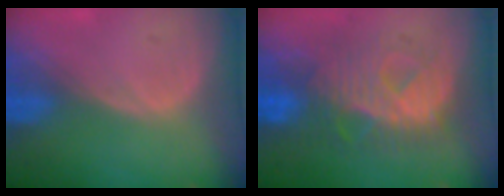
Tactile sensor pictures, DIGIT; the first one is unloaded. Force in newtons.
{"total": 9.0, "press": 9.0, "slide": 0.3}